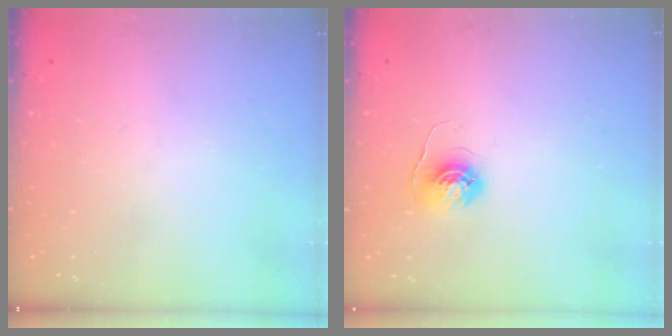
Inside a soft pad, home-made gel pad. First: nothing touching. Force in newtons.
{"total": 5.6, "press": 5.5, "slide": 0.4}